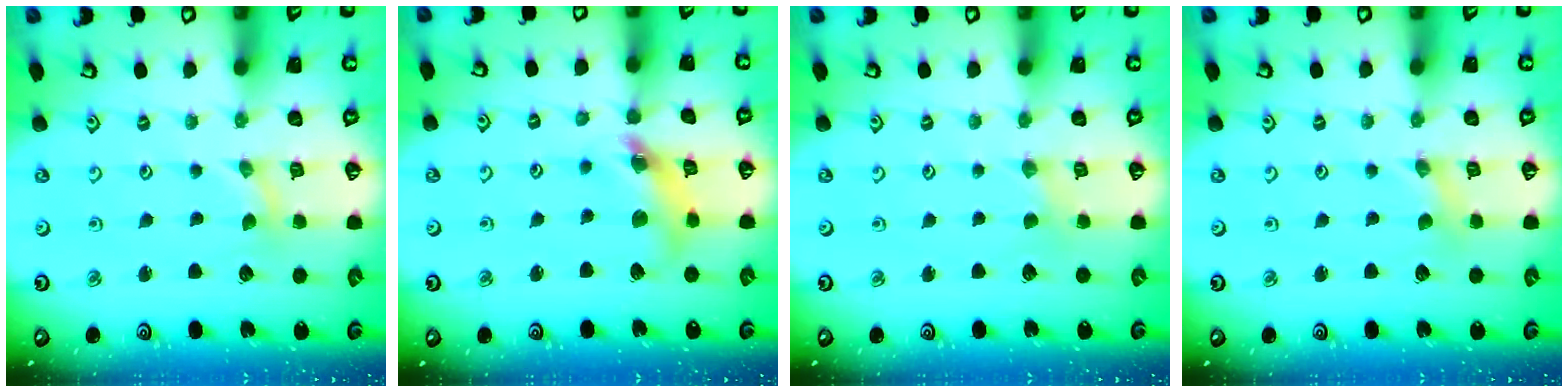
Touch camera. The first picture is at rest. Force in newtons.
{"total": 11.1, "press": 11.0, "slide": 1.1}
{"total": 0.0}
{"total": 0.0}